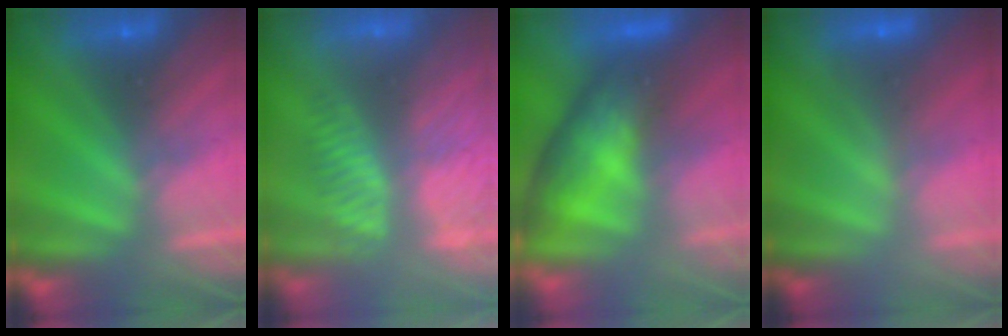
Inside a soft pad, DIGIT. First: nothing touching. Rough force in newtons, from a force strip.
{"total": 3.6}
{"total": 7.7}
{"total": 2.2}